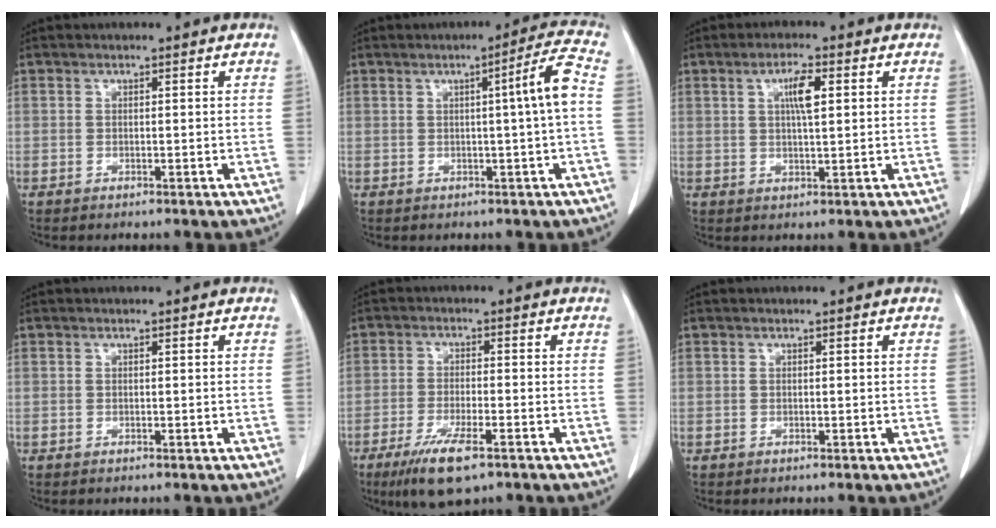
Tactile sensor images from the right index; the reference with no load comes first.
{"total": 5.7, "force": [0.1, -1.1, 5.6], "torque": [-0.079, 0.007, 0.003]}
{"total": 4.5, "force": [1.4, 0.7, 4.2], "torque": [-0.075, 0.000, 0.024]}
{"total": 0.0}
{"total": 8.1, "force": [-4.9, 1.4, 6.2], "torque": [-0.117, -0.019, -0.082]}
{"total": 0.0}